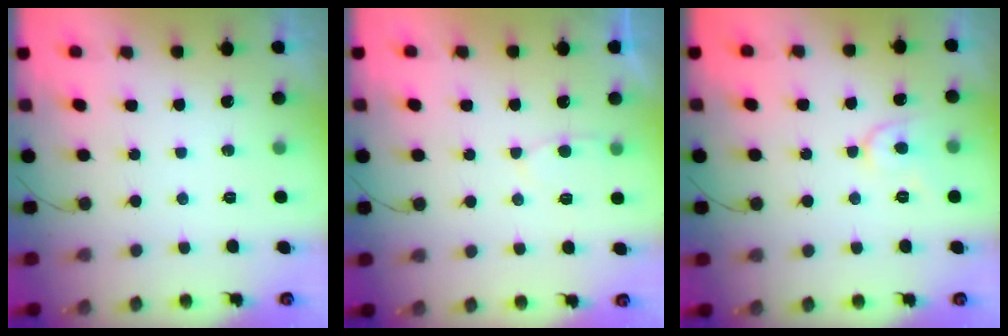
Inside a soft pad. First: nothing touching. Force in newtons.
{"total": 3.9, "press": 3.8, "slide": 0.6}
{"total": 6.4, "press": 6.4, "slide": 0.8}